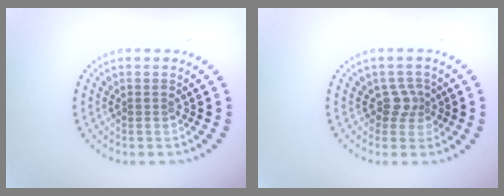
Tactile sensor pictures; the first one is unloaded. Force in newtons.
{"total": 2.0, "press": 1.4, "slide": 1.4}